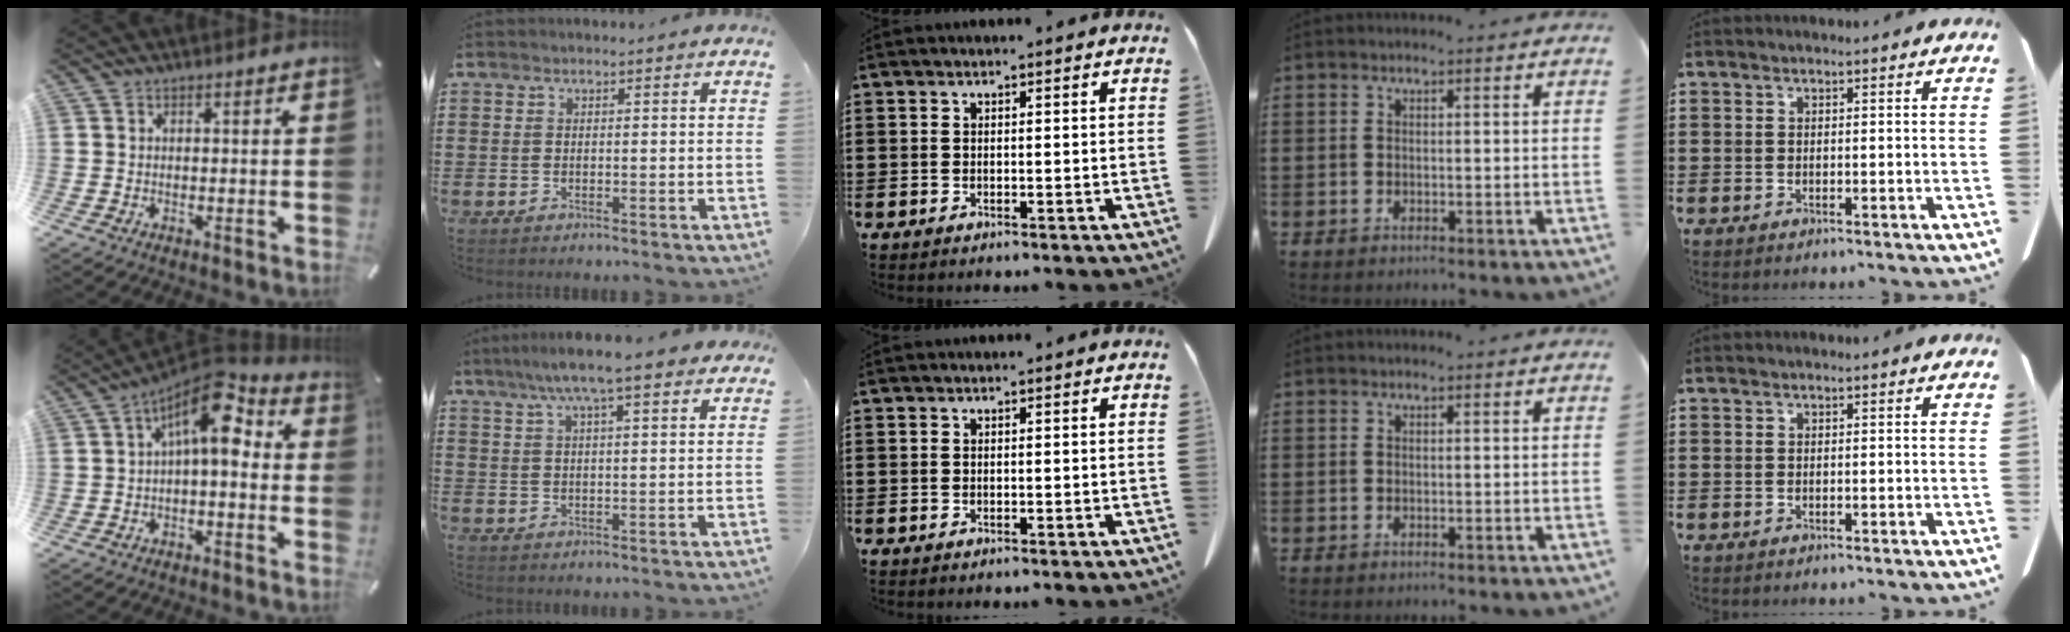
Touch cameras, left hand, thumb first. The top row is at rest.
{"thumb": {"total": 11.3, "force": [3.5, 5.2, 9.4], "torque": [-0.155, -0.023, 0.057]}, "index": {"total": 8.2, "force": [6.1, 1.2, 5.4], "torque": [-0.111, -0.006, 0.106]}}